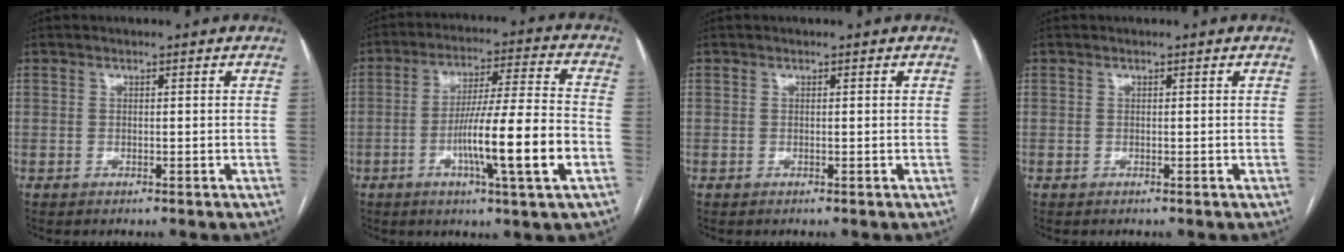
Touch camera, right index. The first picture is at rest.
{"total": 14.3, "force": [-4.3, -0.4, 13.6], "torque": [-0.233, -0.003, -0.074]}
{"total": 0.0}
{"total": 0.0}